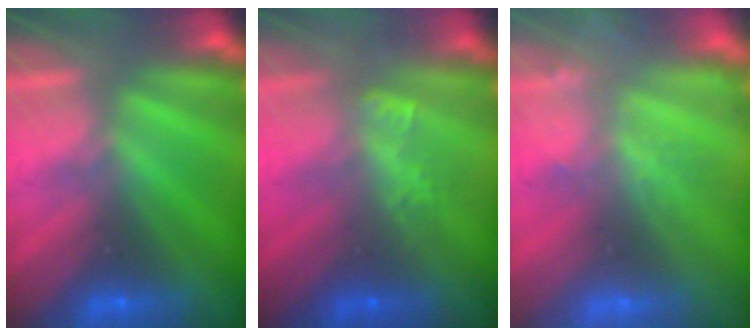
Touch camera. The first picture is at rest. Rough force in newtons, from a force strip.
{"total": 2.2}
{"total": 2.1}